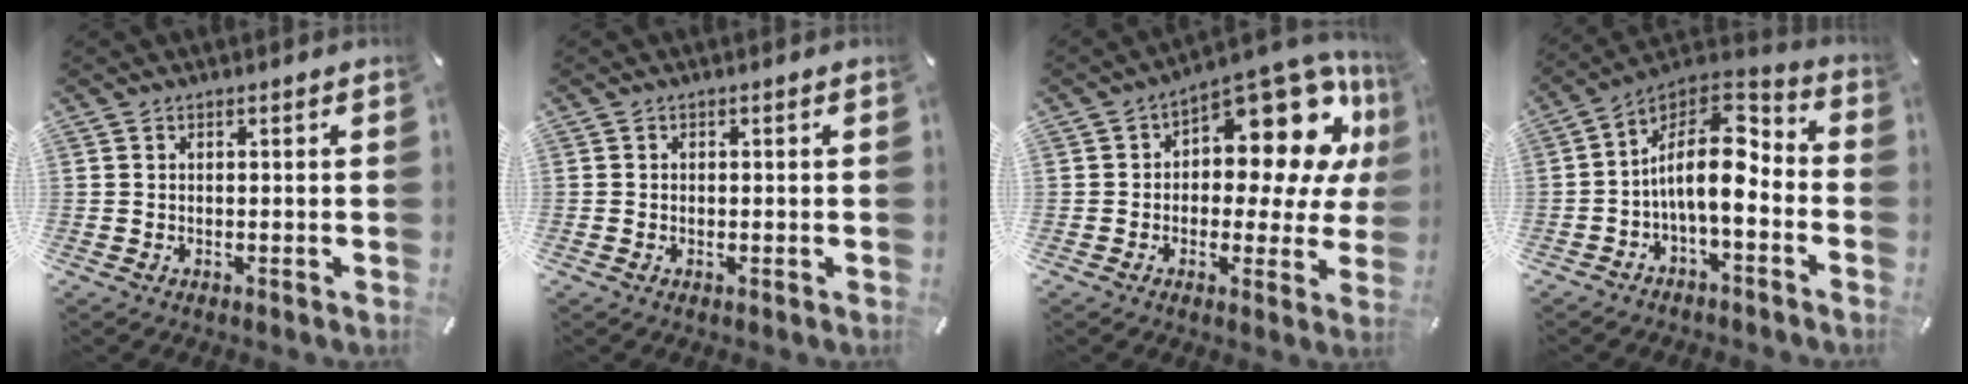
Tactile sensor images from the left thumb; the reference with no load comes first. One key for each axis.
{"total": 0.5, "fx": -0.2, "fy": 0.4, "fz": 0.3, "tx": -0.006, "ty": 0.000, "tz": -0.004}
{"total": 17.2, "fx": 8.1, "fy": 8.8, "fz": 12.4, "tx": -0.158, "ty": -0.073, "tz": 0.132}
{"total": 13.7, "fx": -1.5, "fy": 7.0, "fz": 11.7, "tx": -0.212, "ty": -0.006, "tz": -0.027}